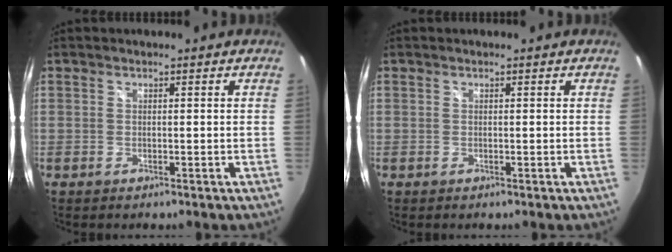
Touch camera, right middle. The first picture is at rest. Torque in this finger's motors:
{"motor_torque": [0.00, 0.00, 0.04, 0.01]}